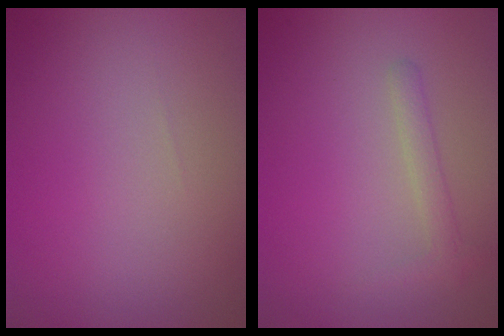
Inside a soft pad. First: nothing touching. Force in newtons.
{"total": 1.3, "press": 1.3, "slide": 0.1}